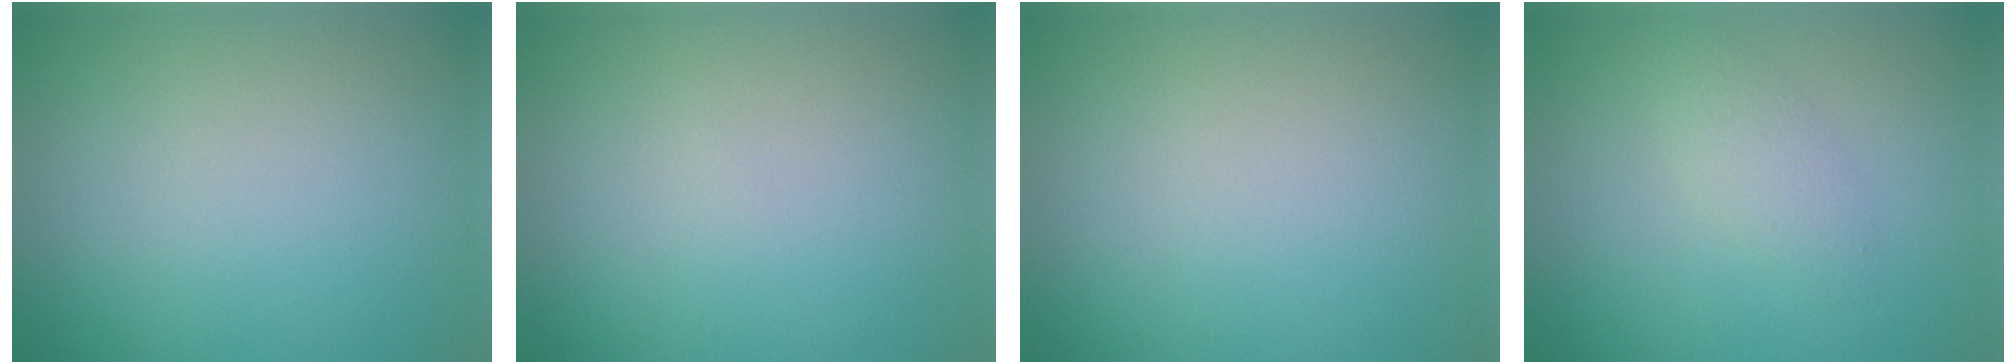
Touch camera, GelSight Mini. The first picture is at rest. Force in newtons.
{"total": 0.0}
{"total": 0.0}
{"total": 1.7, "press": 1.7, "slide": 0.1}